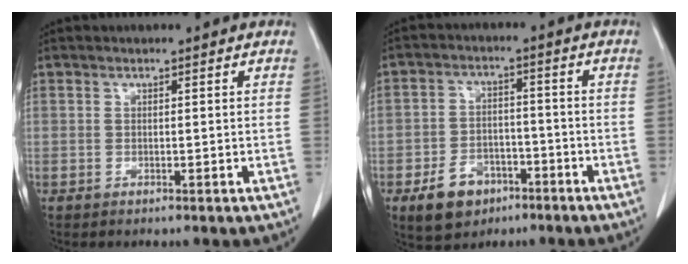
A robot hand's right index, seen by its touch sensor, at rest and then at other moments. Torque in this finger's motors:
{"motor_torque": [-0.29, -0.20, -0.80, -0.21]}